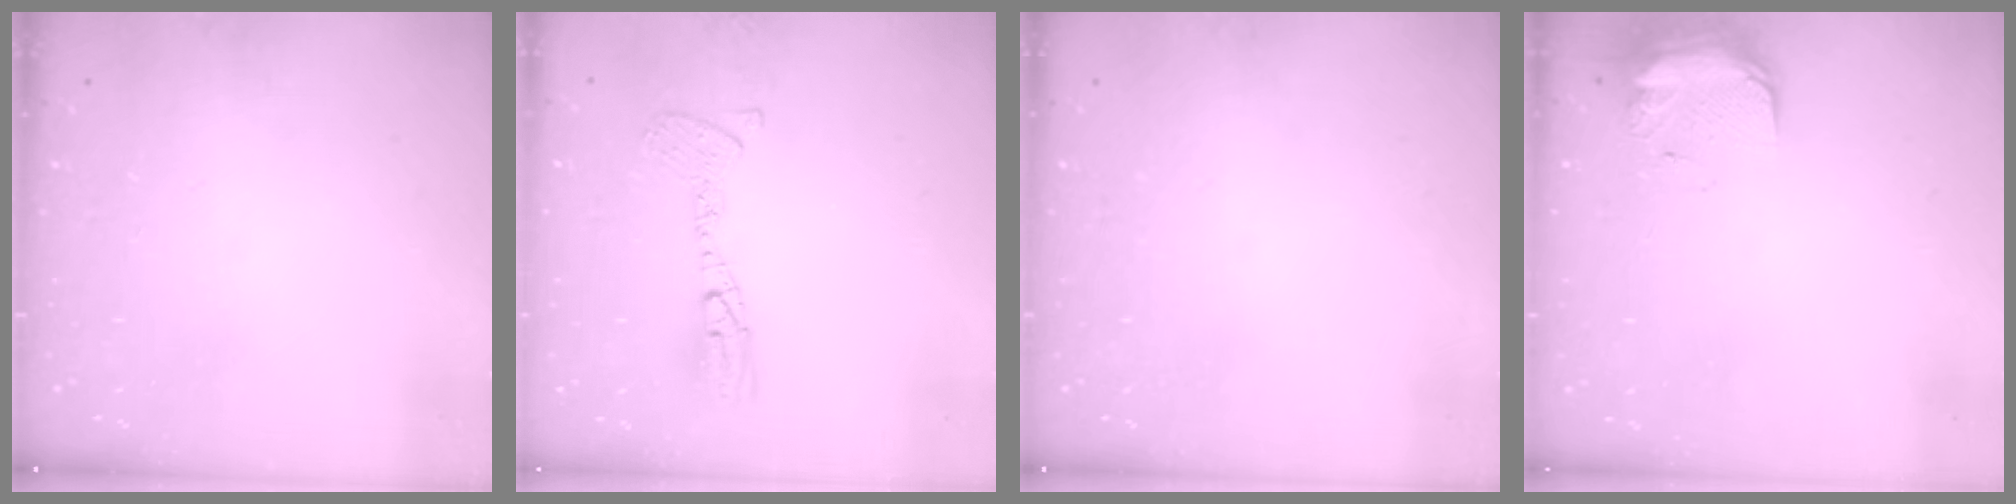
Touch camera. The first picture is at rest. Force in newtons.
{"total": 11.8, "press": 11.6, "slide": 2.1}
{"total": 0.0}
{"total": 9.1, "press": 9.0, "slide": 1.5}